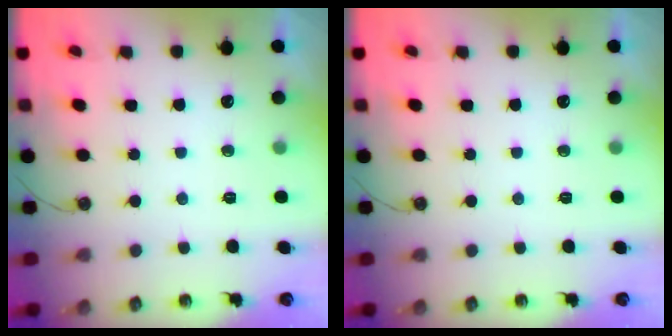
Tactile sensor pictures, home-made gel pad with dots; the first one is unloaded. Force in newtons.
{"total": 0.0}